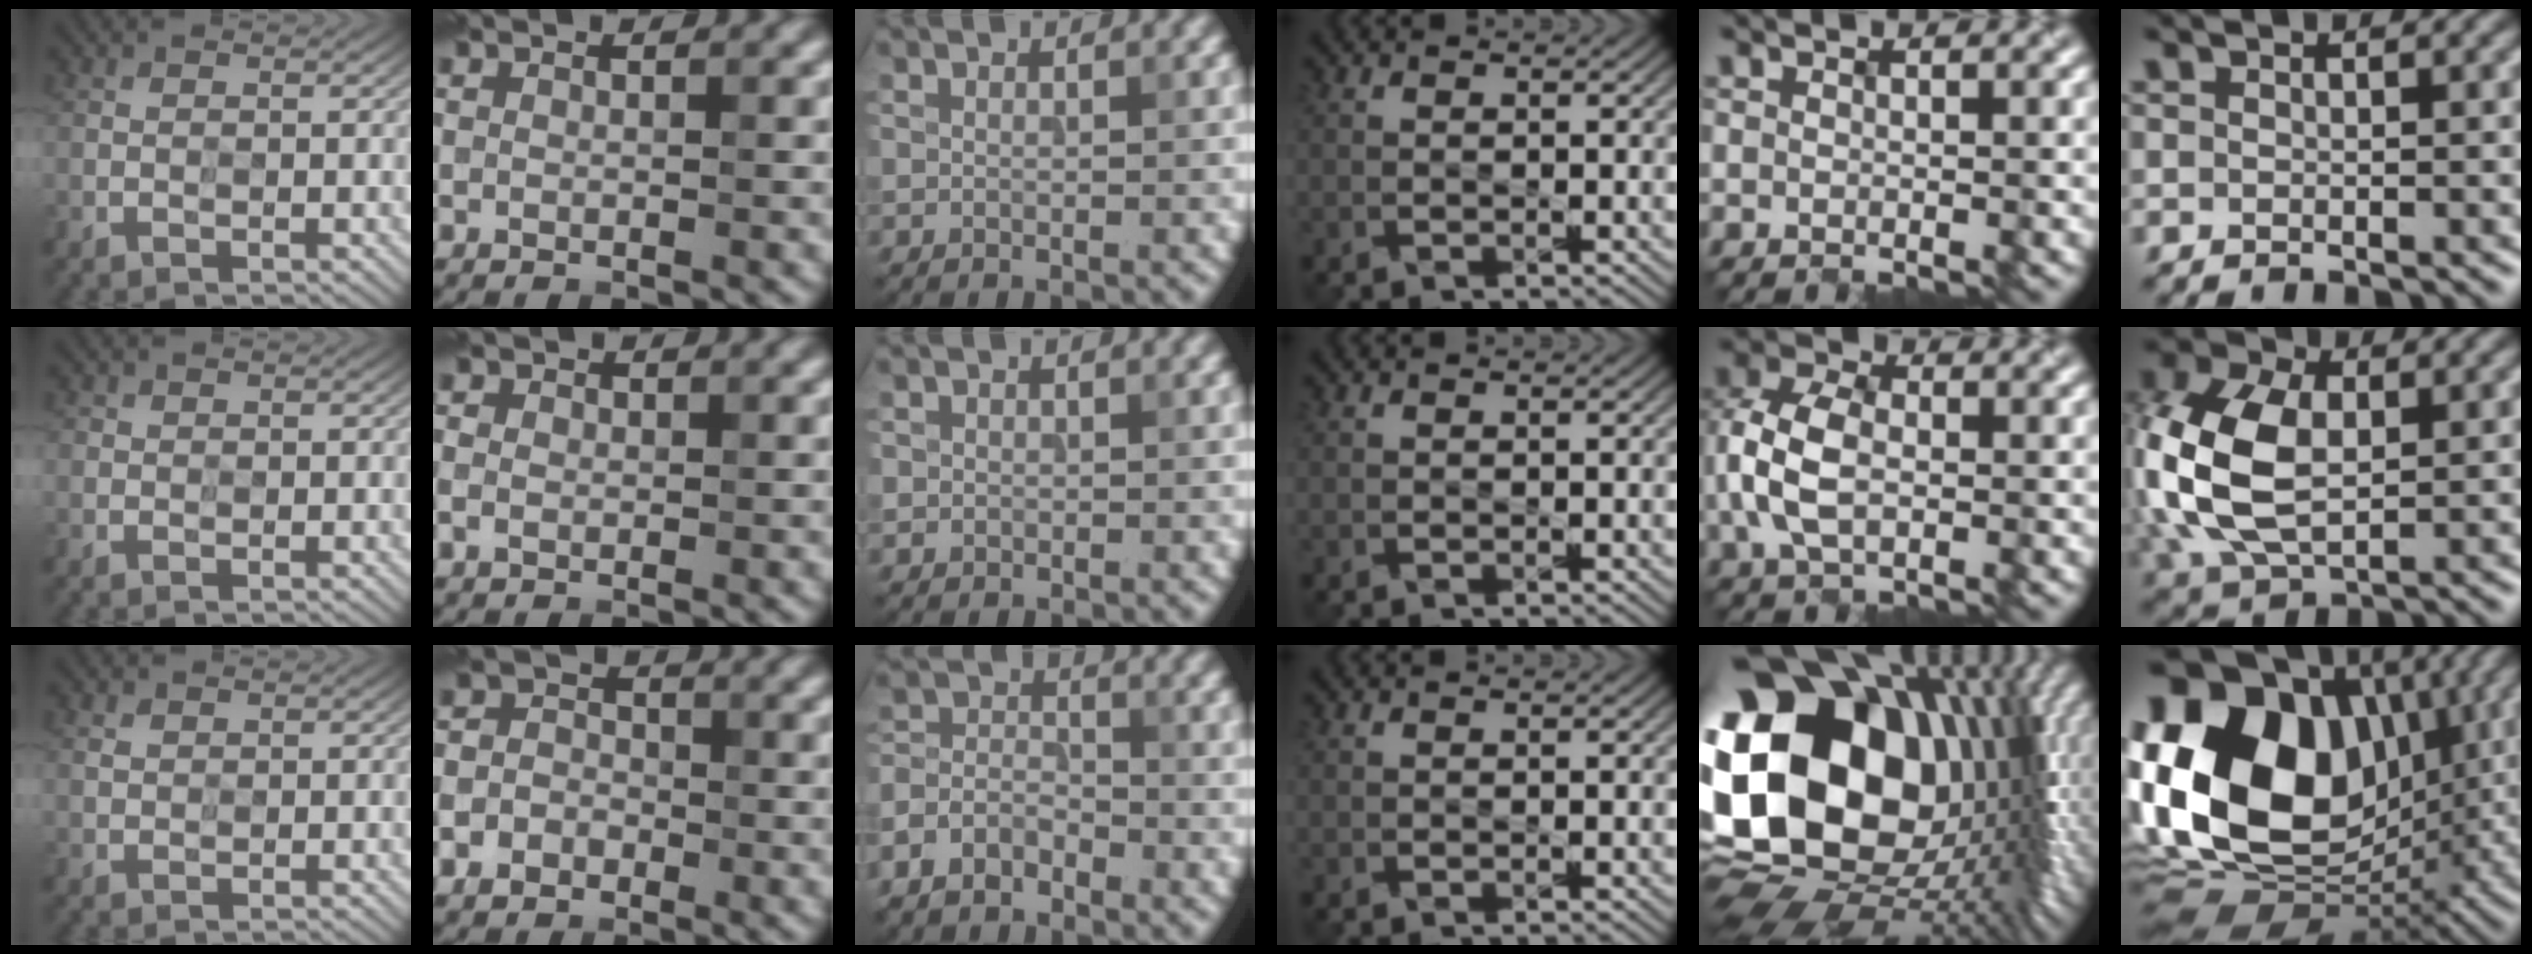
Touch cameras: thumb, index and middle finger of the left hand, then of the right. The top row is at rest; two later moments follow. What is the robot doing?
{"motion": "wipe", "object": "paper plate"}